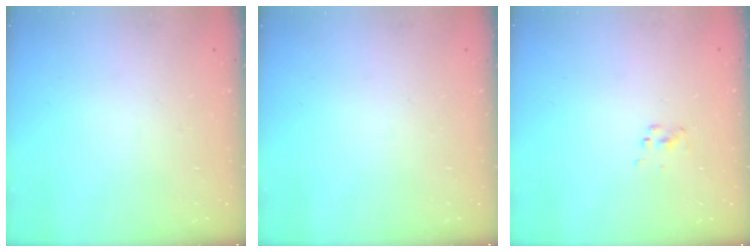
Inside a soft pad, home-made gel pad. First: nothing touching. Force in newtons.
{"total": 0.0}
{"total": 1.5, "press": 1.5, "slide": 0.2}